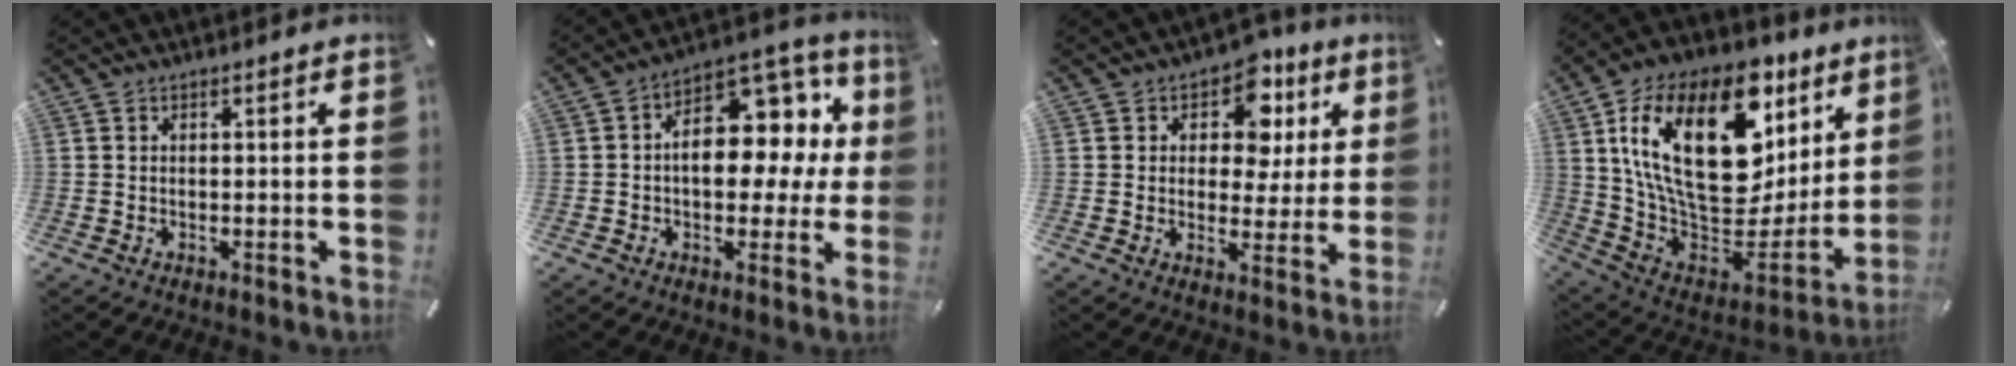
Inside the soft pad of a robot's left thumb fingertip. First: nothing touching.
{"total": 14.3, "force": [1.8, 9.6, 10.4], "torque": [-0.126, -0.023, 0.031]}
{"total": 10.1, "force": [4.5, 7.2, 5.5], "torque": [-0.078, -0.021, 0.077]}
{"total": 28.5, "force": [11.0, 16.7, 20.4], "torque": [-0.363, -0.074, 0.196]}